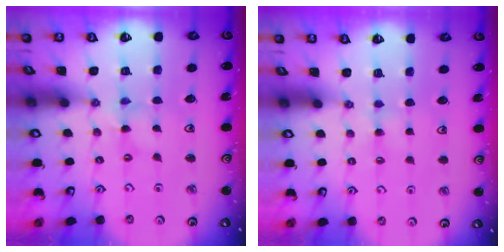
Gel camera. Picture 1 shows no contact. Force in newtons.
{"total": 3.6, "press": 3.6, "slide": 0.6}